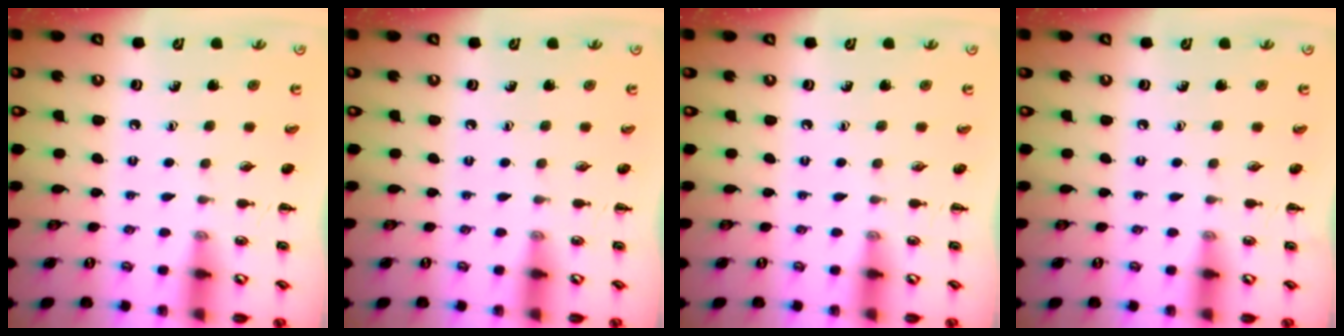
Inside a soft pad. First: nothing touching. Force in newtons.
{"total": 0.0}
{"total": 0.0}
{"total": 0.0}